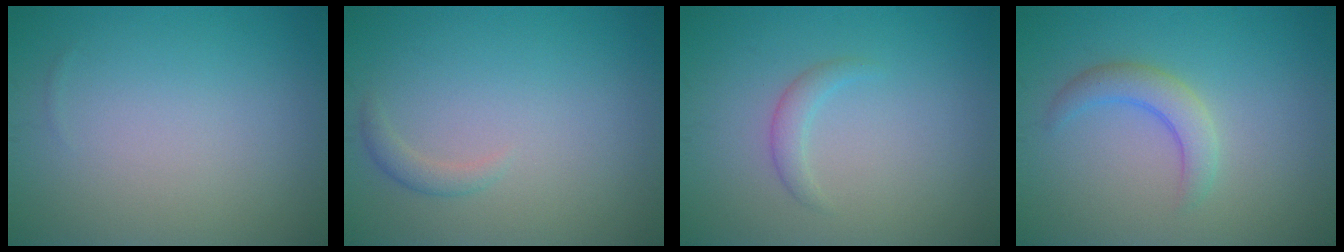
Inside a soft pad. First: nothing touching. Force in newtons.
{"total": 1.1, "press": 1.1, "slide": 0.1}
{"total": 1.4, "press": 1.4, "slide": 0.1}
{"total": 2.7, "press": 2.7, "slide": 0.2}